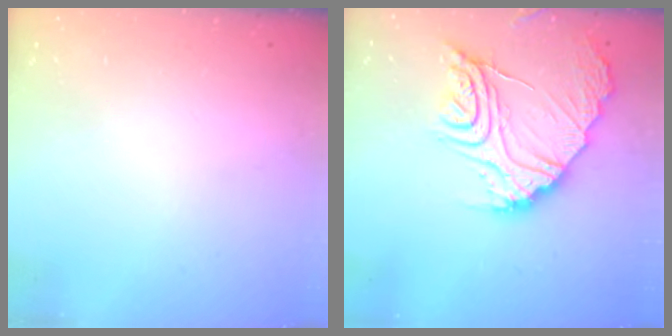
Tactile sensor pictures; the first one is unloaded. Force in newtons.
{"total": 18.5, "press": 18.4, "slide": 1.9}